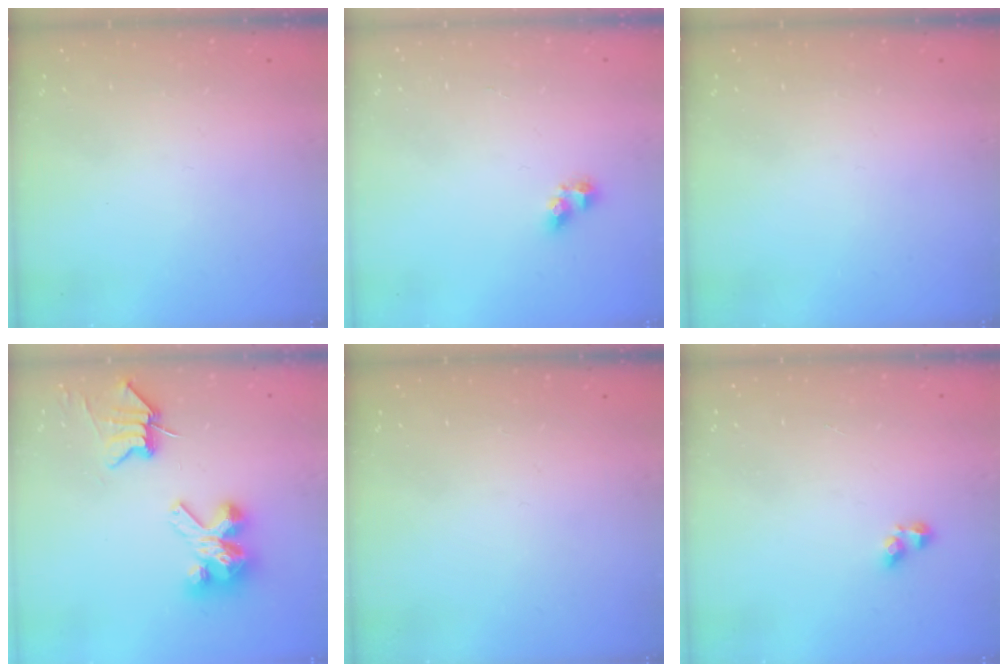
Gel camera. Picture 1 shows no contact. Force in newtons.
{"total": 5.1, "press": 5.0, "slide": 0.4}
{"total": 0.0}
{"total": 9.8, "press": 9.8, "slide": 1.0}
{"total": 0.0}
{"total": 3.0, "press": 3.0, "slide": 0.3}